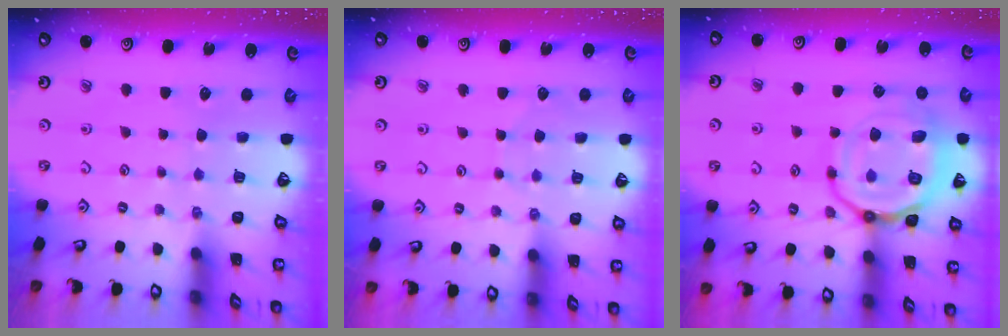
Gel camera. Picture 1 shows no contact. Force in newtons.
{"total": 3.9, "press": 3.9, "slide": 0.5}
{"total": 20.8, "press": 20.7, "slide": 2.0}